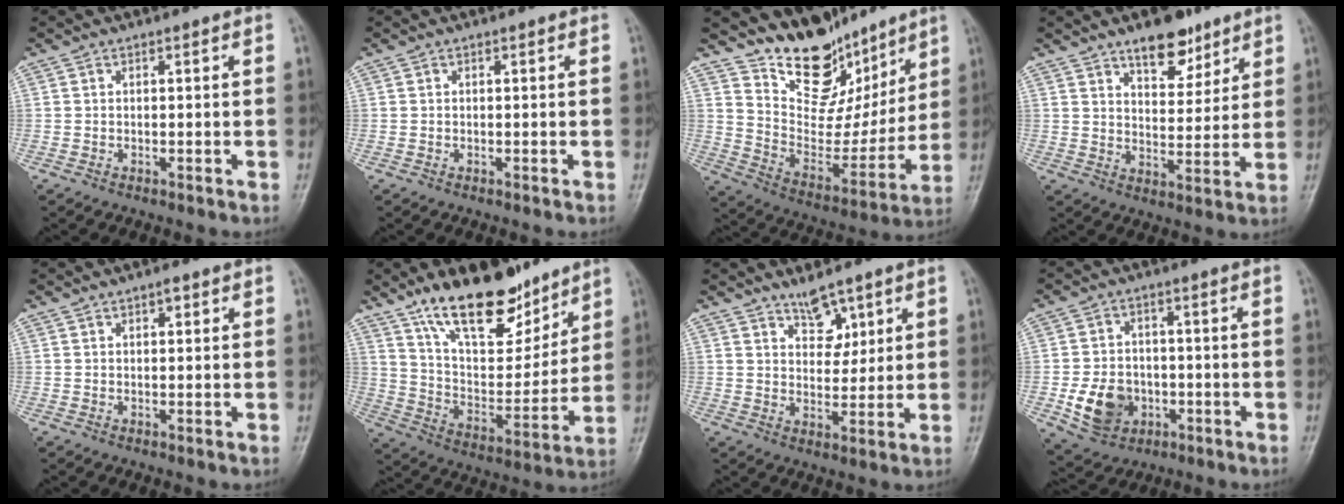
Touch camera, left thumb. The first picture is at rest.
{"total": 0.0}
{"total": 16.9, "force": [13.1, 8.8, 6.3], "torque": [-0.038, -0.081, 0.231]}
{"total": 9.4, "force": [6.5, 4.5, 5.3], "torque": [-0.047, -0.040, 0.102]}
{"total": 1.7, "force": [0.9, 0.8, 1.2], "torque": [-0.012, -0.001, 0.012]}
{"total": 20.1, "force": [14.2, 8.6, 11.4], "torque": [-0.136, -0.079, 0.248]}
{"total": 5.6, "force": [3.8, 2.9, 2.9], "torque": [-0.020, -0.030, 0.067]}
{"total": 9.6, "force": [-2.7, 7.7, 5.1], "torque": [-0.064, 0.009, -0.041]}